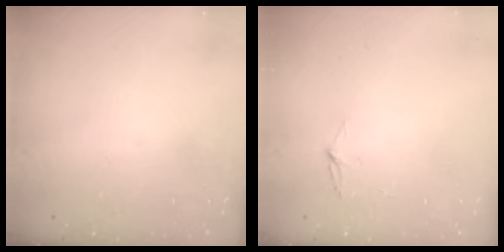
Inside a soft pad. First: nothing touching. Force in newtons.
{"total": 3.8, "press": 3.8, "slide": 0.4}